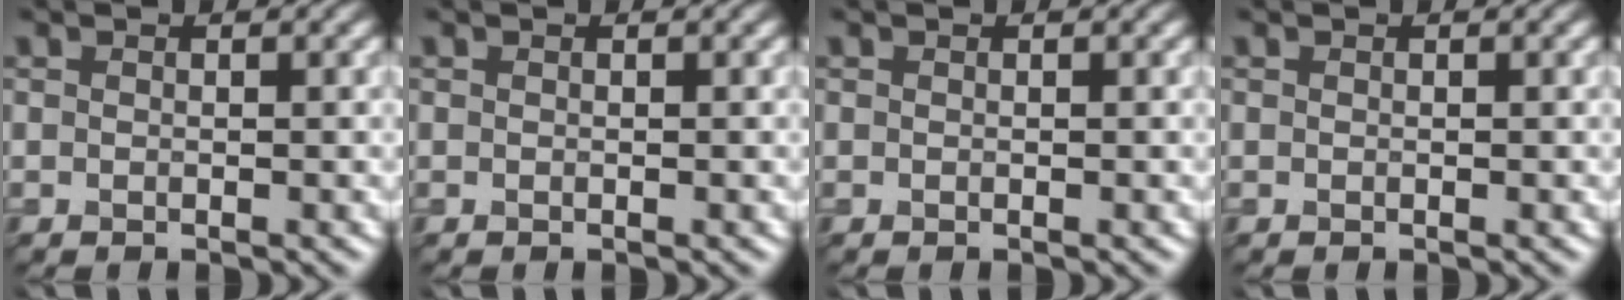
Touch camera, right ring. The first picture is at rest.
{"total": 0.0}
{"total": 0.0}
{"total": 0.0}